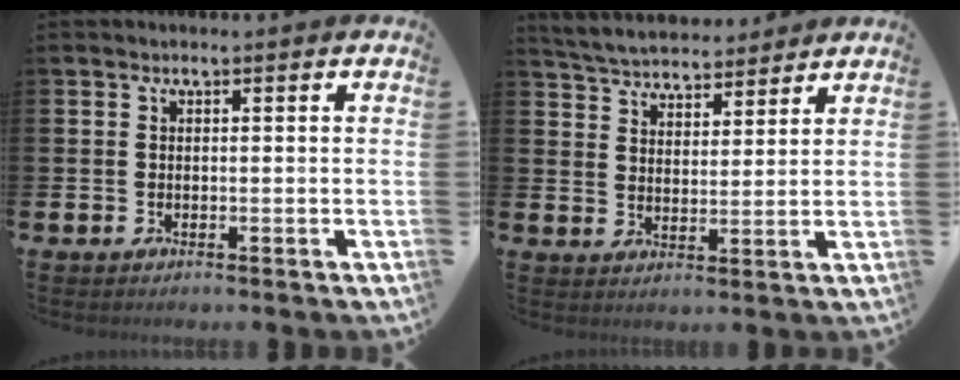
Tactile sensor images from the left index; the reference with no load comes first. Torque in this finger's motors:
{"motor_torque": [1.07, -1.07, 0.32, 0.06]}